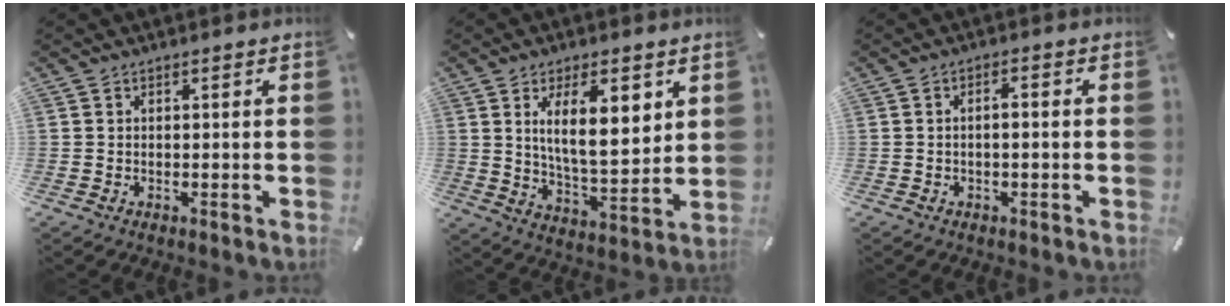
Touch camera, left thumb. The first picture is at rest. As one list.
[{"total": 13.5, "force": [5.2, 5.6, 11.1], "torque": [-0.180, -0.014, 0.085]}, {"total": 2.0, "force": [-1.0, 0.4, 1.7], "torque": [-0.027, 0.005, -0.019]}]